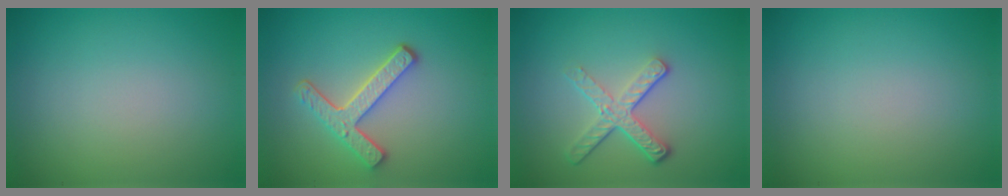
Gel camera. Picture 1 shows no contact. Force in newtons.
{"total": 3.7, "press": 3.1, "slide": 2.0}
{"total": 3.9, "press": 2.7, "slide": 2.8}
{"total": 0.0}